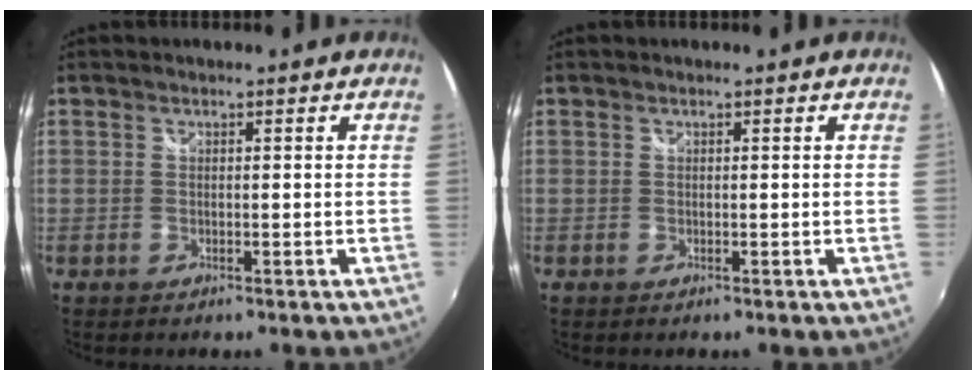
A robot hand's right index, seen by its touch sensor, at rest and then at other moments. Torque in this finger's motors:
{"motor_torque": [0.00, 0.00, 0.00, 0.00]}